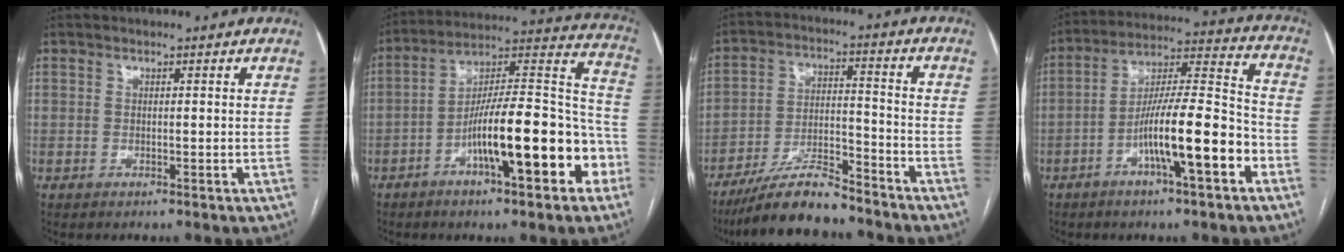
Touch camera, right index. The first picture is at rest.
{"total": 19.7, "force": [-7.6, 4.1, 17.7], "torque": [-0.246, 0.035, -0.111]}
{"total": 11.5, "force": [-9.9, 2.1, 5.5], "torque": [-0.096, 0.001, -0.177]}
{"total": 14.2, "force": [-5.9, 1.6, 12.9], "torque": [-0.221, 0.013, -0.096]}